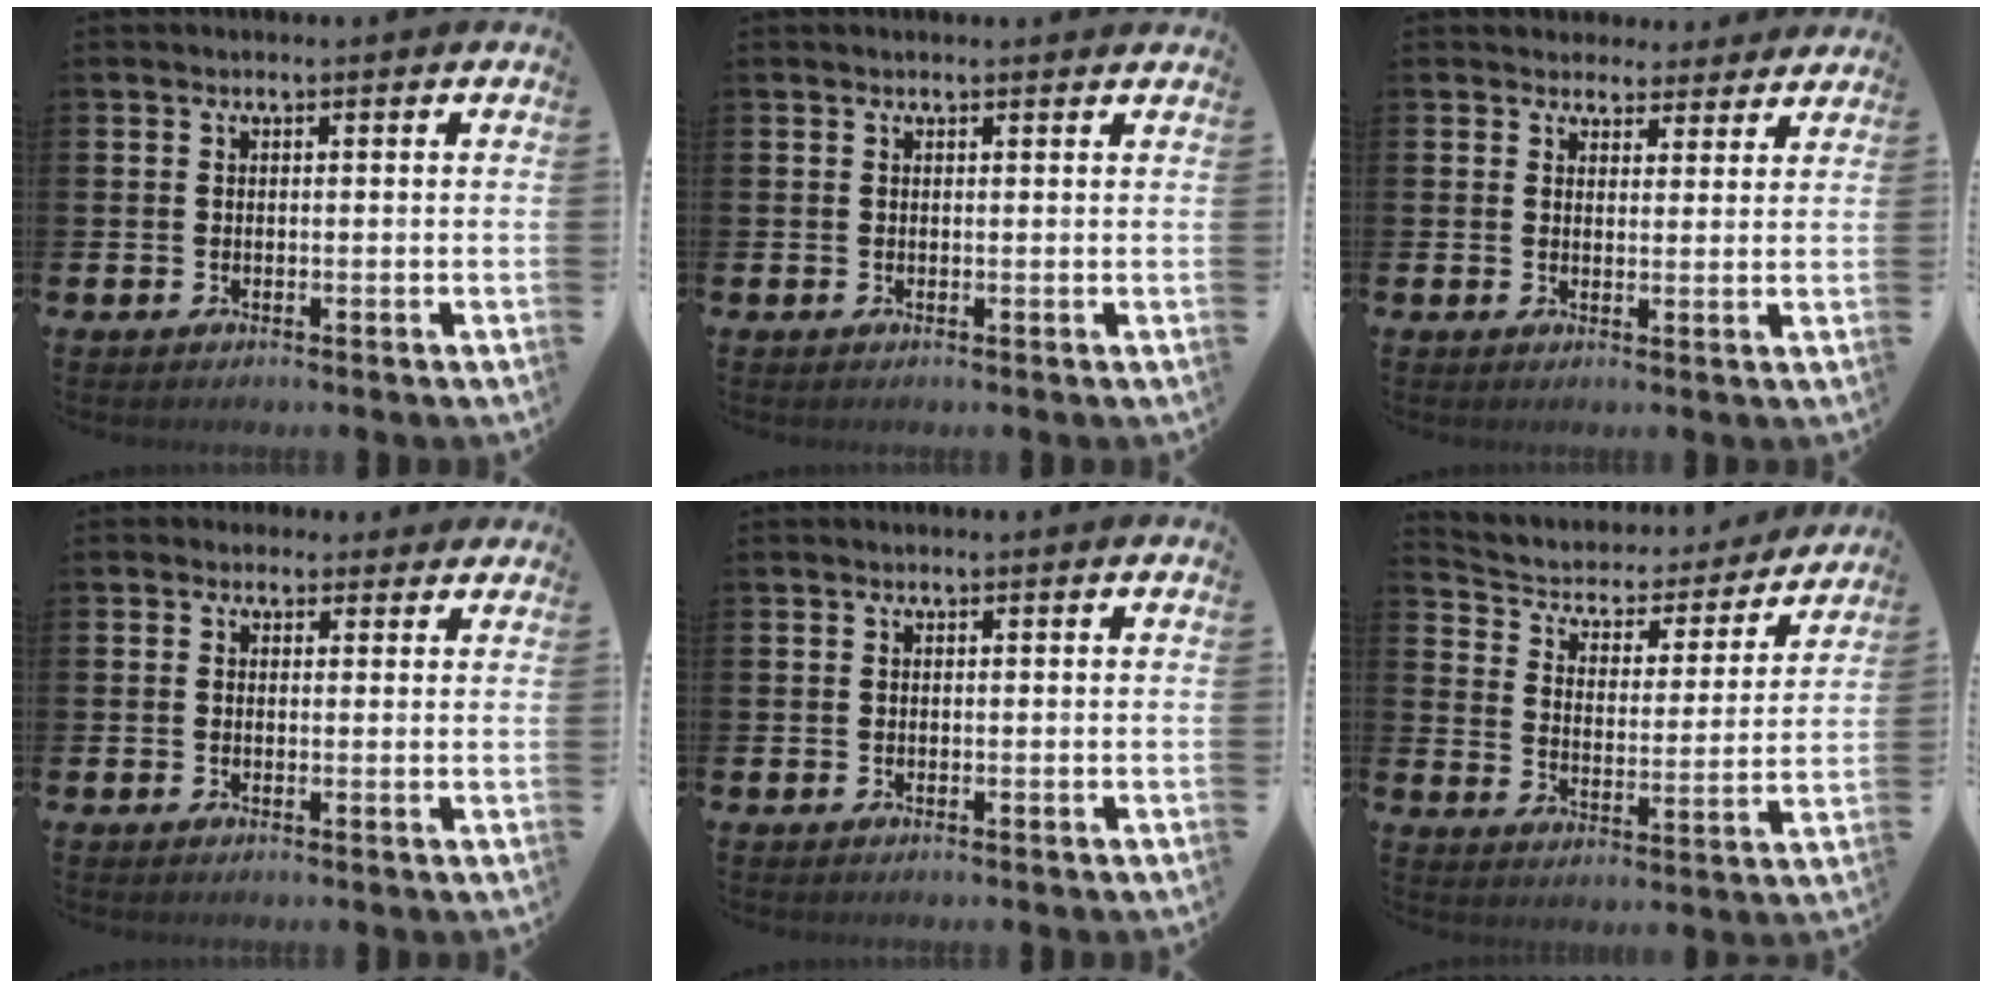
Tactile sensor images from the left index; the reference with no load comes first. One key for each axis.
{"total": 0.5, "fx": 0.5, "fy": 0.0, "fz": 0.1, "tx": 0.009, "ty": -0.005, "tz": 0.007}
{"total": 3.6, "fx": 3.2, "fy": 1.6, "fz": -0.2, "tx": -0.001, "ty": -0.015, "tz": 0.056}
{"total": 1.5, "fx": 1.2, "fy": 1.0, "fz": 0.0, "tx": 0.003, "ty": 0.003, "tz": 0.019}
{"total": 0.0}
{"total": 4.5, "fx": 3.9, "fy": 2.0, "fz": 0.8, "tx": -0.049, "ty": -0.033, "tz": 0.058}